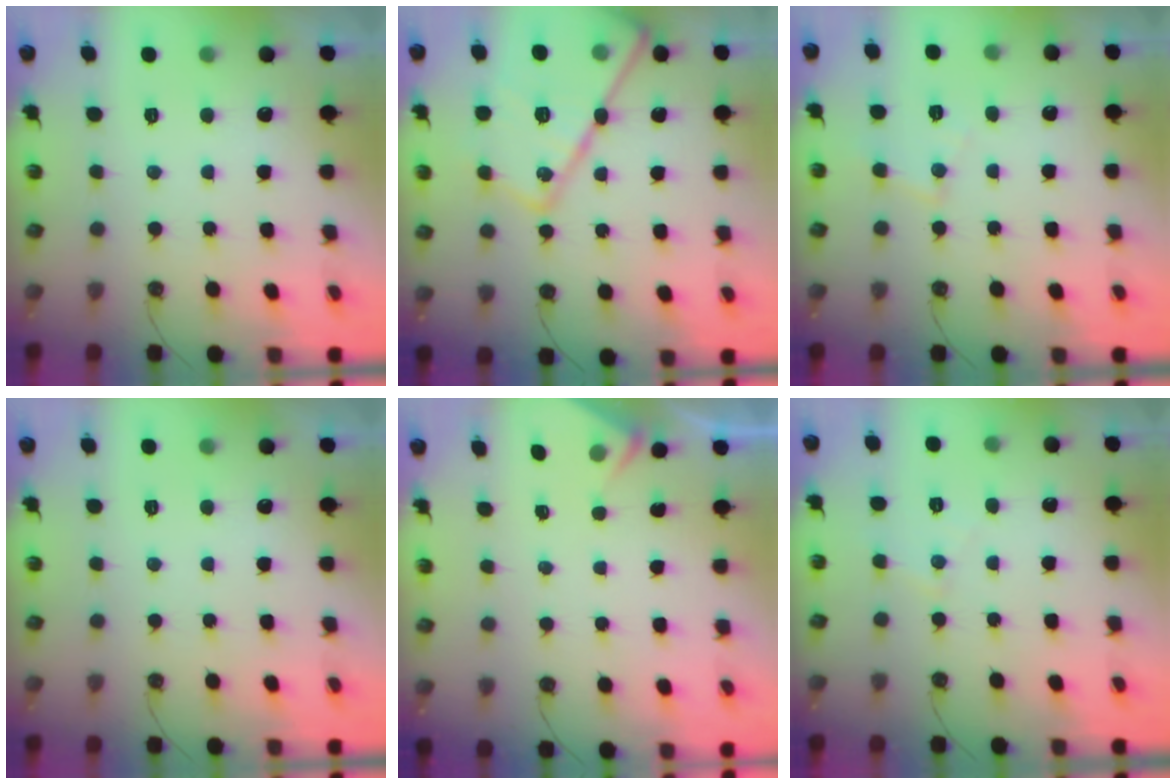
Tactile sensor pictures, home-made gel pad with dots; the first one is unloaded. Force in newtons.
{"total": 23.5, "press": 23.4, "slide": 1.8}
{"total": 6.0, "press": 6.0, "slide": 0.4}
{"total": 0.0}
{"total": 3.0, "press": 3.0, "slide": 0.5}
{"total": 5.6, "press": 5.6, "slide": 0.5}